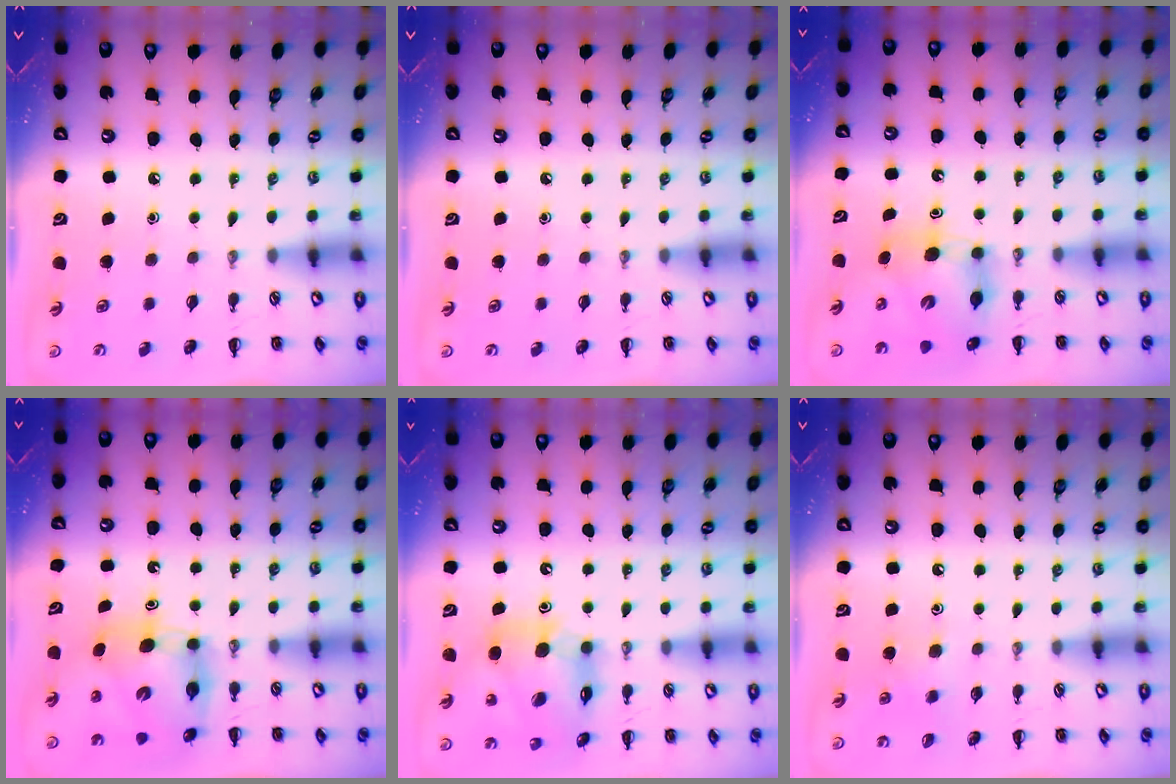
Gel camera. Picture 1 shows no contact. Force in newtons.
{"total": 0.0}
{"total": 6.1, "press": 5.9, "slide": 1.2}
{"total": 7.4, "press": 7.4, "slide": 0.8}
{"total": 13.9, "press": 13.3, "slide": 4.0}
{"total": 4.2, "press": 4.0, "slide": 1.4}